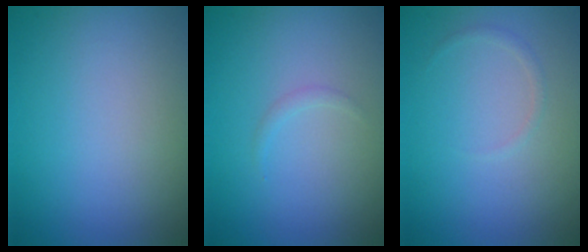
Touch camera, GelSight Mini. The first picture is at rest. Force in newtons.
{"total": 0.6, "press": 0.6, "slide": 0.1}
{"total": 0.6, "press": 0.6, "slide": 0.1}